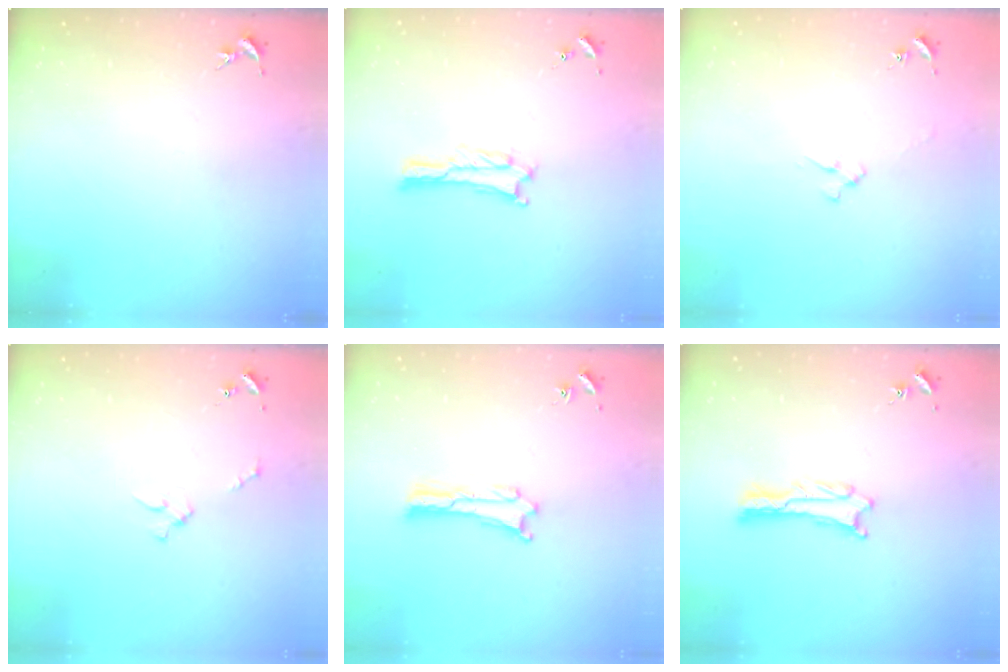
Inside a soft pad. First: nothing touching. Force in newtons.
{"total": 1.0, "press": 1.0, "slide": 0.1}
{"total": 2.4, "press": 2.4, "slide": 0.3}
{"total": 2.0, "press": 2.0, "slide": 0.2}
{"total": 0.0}
{"total": 0.9, "press": 0.8, "slide": 0.1}